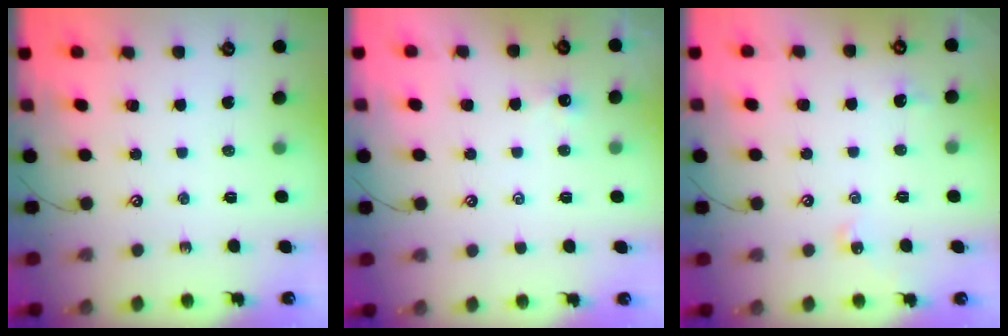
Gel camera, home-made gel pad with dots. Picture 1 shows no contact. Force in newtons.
{"total": 0.0}
{"total": 2.1, "press": 2.0, "slide": 0.5}